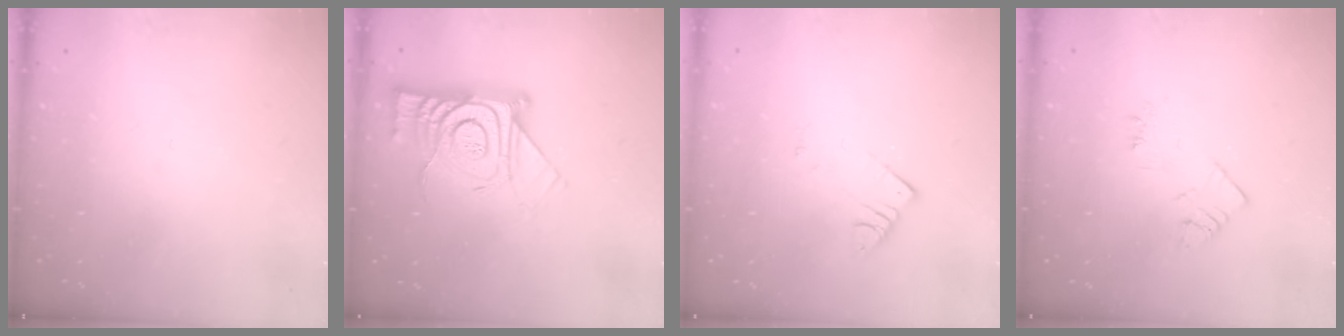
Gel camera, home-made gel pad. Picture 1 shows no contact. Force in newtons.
{"total": 16.7, "press": 16.6, "slide": 1.8}
{"total": 2.8, "press": 2.7, "slide": 0.3}
{"total": 5.5, "press": 5.4, "slide": 0.7}